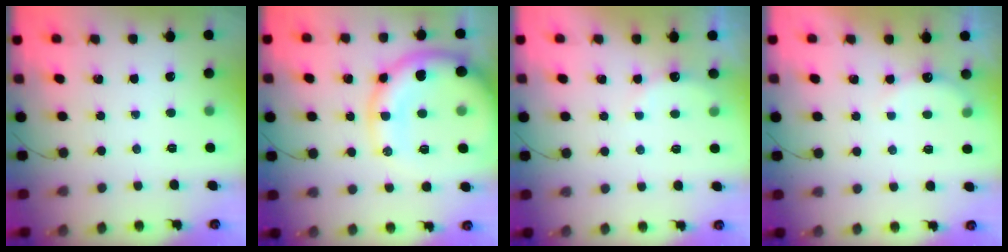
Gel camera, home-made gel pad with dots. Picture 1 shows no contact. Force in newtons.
{"total": 18.3, "press": 18.1, "slide": 2.4}
{"total": 7.2, "press": 7.1, "slide": 1.1}
{"total": 5.4, "press": 5.3, "slide": 0.9}